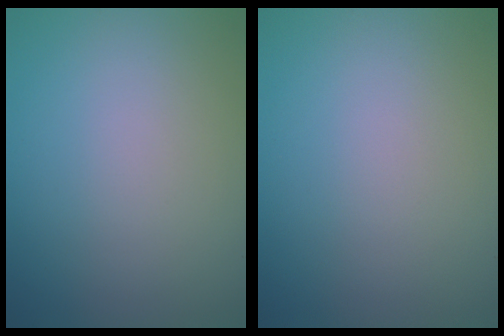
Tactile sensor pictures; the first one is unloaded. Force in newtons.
{"total": 0.0}